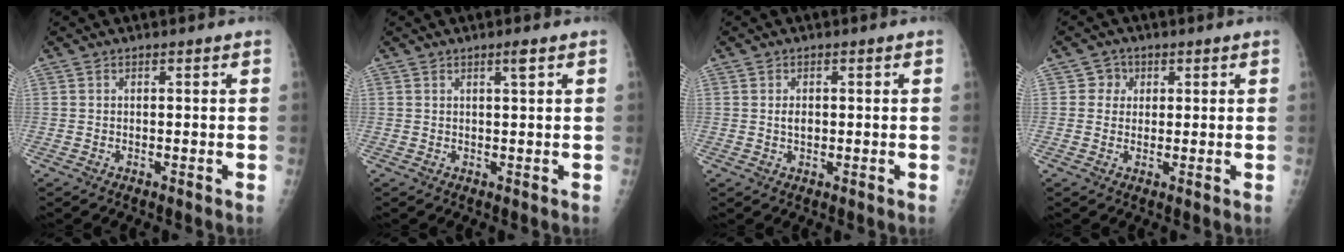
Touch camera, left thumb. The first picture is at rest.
{"total": 1.3, "force": [0.8, -0.1, 1.1], "torque": [-0.018, -0.004, 0.013]}
{"total": 1.7, "force": [0.1, 1.2, 1.2], "torque": [-0.015, 0.000, 0.003]}
{"total": 3.0, "force": [0.8, 2.8, 0.3], "torque": [0.019, 0.002, 0.005]}